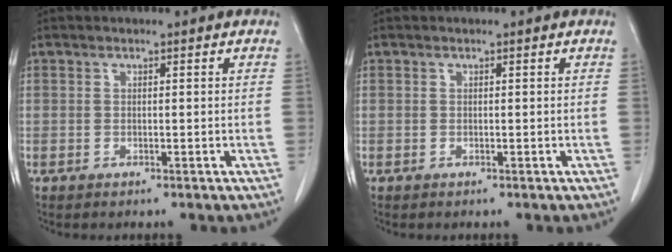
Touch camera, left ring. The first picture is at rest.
{"total": 0.0}